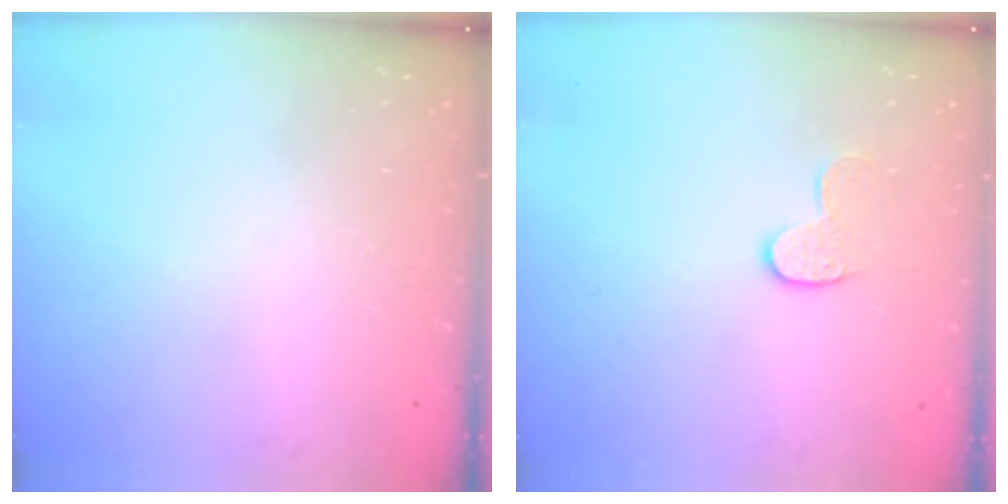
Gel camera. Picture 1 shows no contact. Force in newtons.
{"total": 6.9, "press": 6.9, "slide": 0.1}